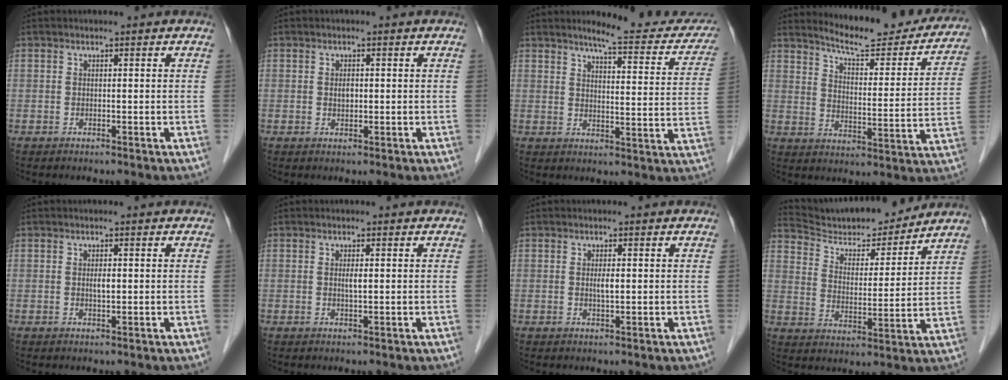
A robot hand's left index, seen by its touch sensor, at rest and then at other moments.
{"total": 1.2, "force": [0.1, 0.8, 1.0], "torque": [-0.018, 0.001, 0.003]}
{"total": 13.8, "force": [12.6, 2.3, 5.2], "torque": [-0.047, -0.026, 0.139]}
{"total": 17.2, "force": [16.2, 2.9, 5.1], "torque": [-0.063, -0.043, 0.203]}
{"total": 1.2, "force": [0.1, 0.4, 1.2], "torque": [-0.021, 0.000, 0.003]}
{"total": 1.1, "force": [0.2, 0.1, 1.1], "torque": [-0.024, -0.001, 0.003]}
{"total": 1.4, "force": [0.2, 0.3, 1.4], "torque": [-0.026, -0.001, 0.003]}
{"total": 15.0, "force": [14.3, 2.2, 3.9], "torque": [-0.068, -0.004, 0.231]}